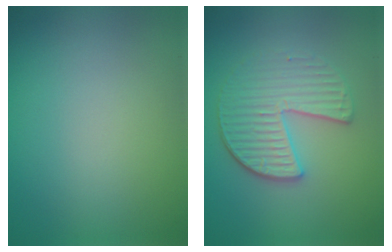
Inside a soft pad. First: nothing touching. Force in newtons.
{"total": 4.1, "press": 3.6, "slide": 1.8}